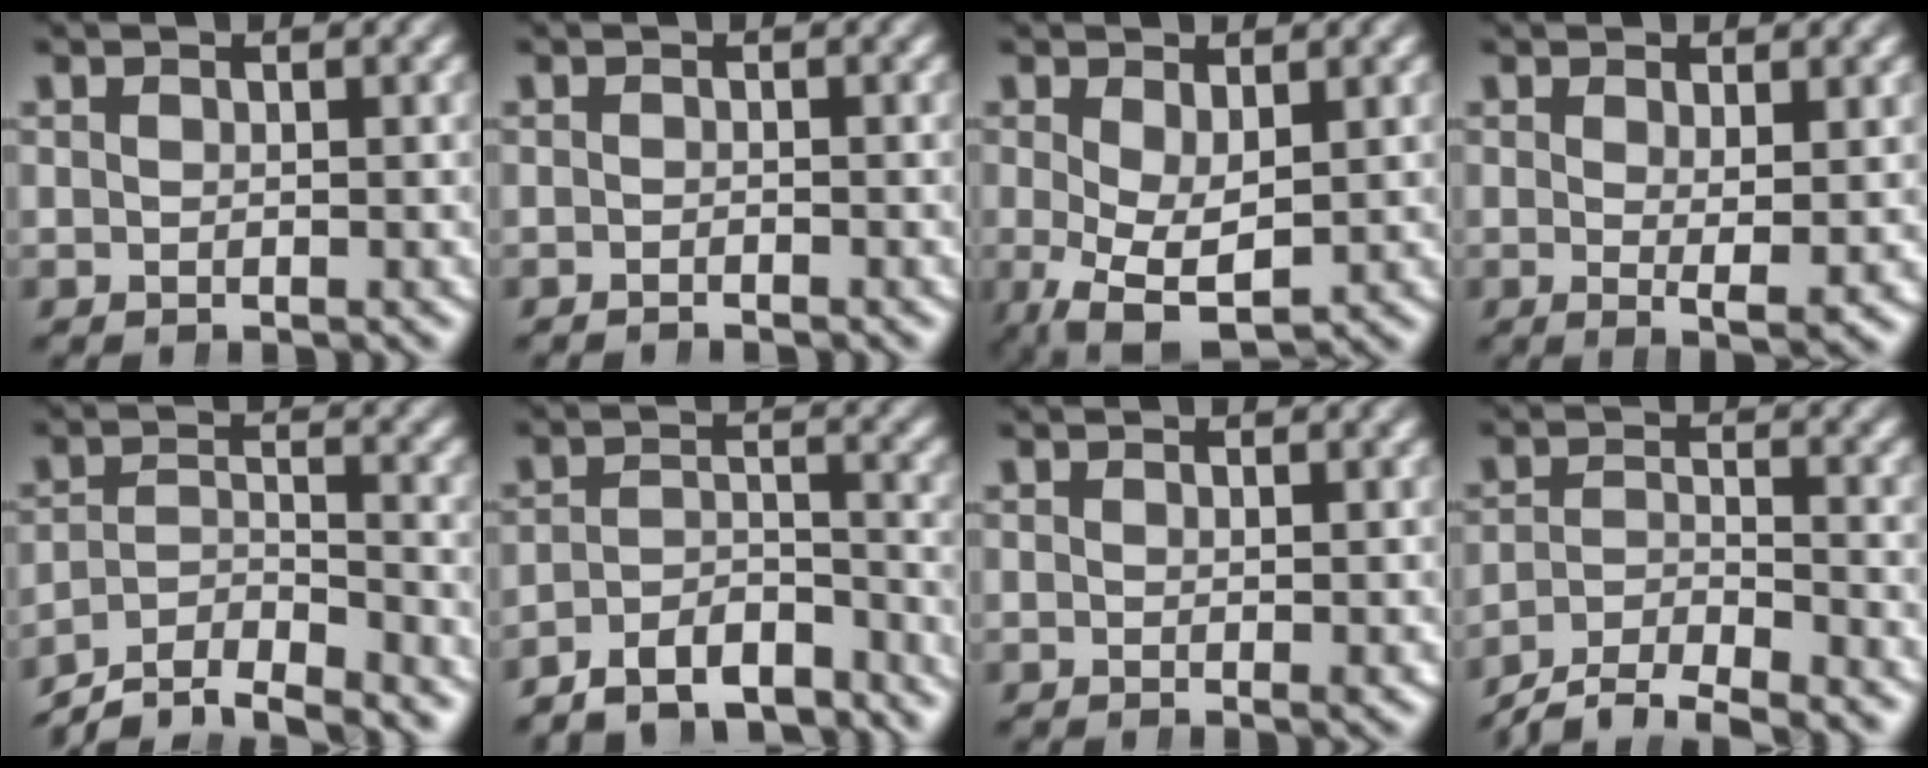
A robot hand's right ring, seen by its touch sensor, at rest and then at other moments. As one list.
[{"total": 0.9, "force": [-0.8, -0.3, -0.1], "torque": [-0.002, -0.005, -0.012]}, {"total": 6.0, "force": [-2.8, 3.0, 4.3], "torque": [-0.092, -0.054, -0.017]}, {"total": 2.5, "force": [-0.1, -0.1, 2.5], "torque": [-0.039, -0.024, 0.007]}, {"total": 8.1, "force": [-7.1, 3.3, 2.2], "torque": [-0.041, -0.031, -0.115]}, {"total": 7.5, "force": [-6.6, 3.0, 2.0], "torque": [-0.034, -0.025, -0.109]}, {"total": 0.6, "force": [0.2, -0.2, 0.5], "torque": [-0.006, -0.006, 0.004]}, {"total": 6.2, "force": [-5.0, 3.0, 2.2], "torque": [-0.038, -0.018, -0.084]}]